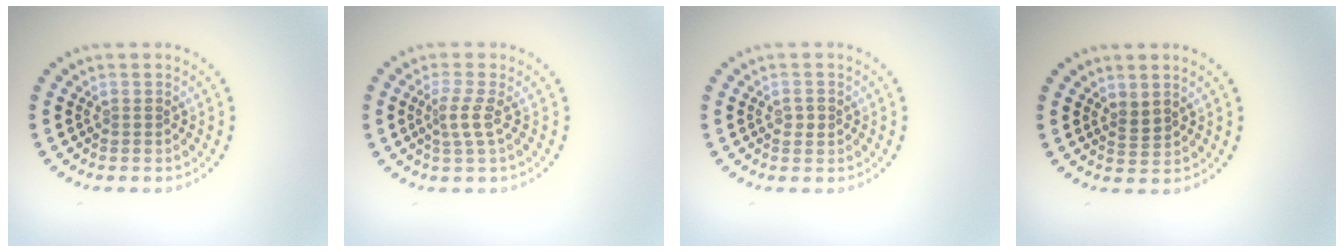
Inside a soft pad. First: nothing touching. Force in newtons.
{"total": 1.9, "press": 1.4, "slide": 1.3}
{"total": 1.1, "press": 1.1, "slide": 0.1}
{"total": 1.2, "press": 0.9, "slide": 0.8}